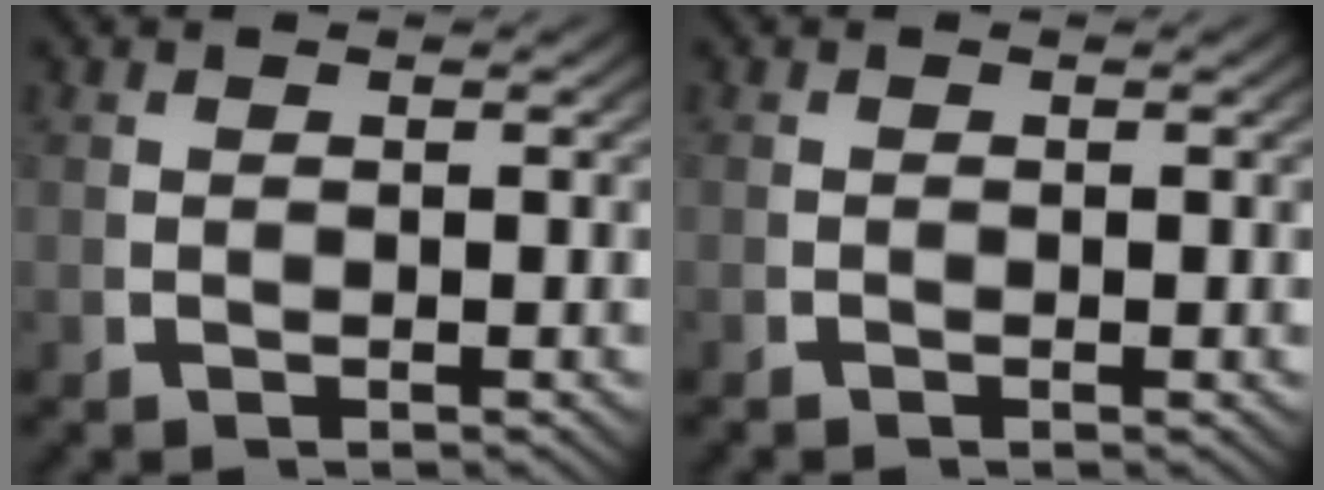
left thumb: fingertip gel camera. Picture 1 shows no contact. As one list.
[{"total": 0.0}]